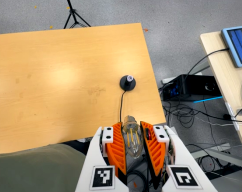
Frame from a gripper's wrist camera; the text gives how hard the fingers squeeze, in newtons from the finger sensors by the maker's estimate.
{"total": 22.4, "left": 24.8, "right": 20.0}